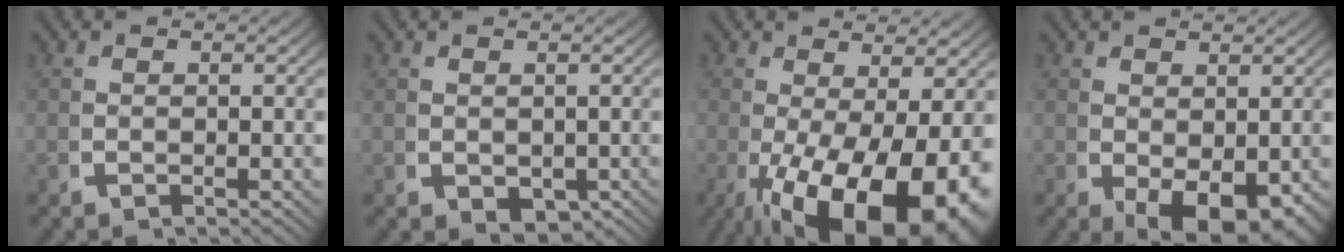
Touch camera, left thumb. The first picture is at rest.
{"total": 1.9, "force": [-0.4, 1.6, 1.0], "torque": [-0.019, -0.023, 0.010]}
{"total": 14.6, "force": [-4.7, 8.1, 11.2], "torque": [-0.200, -0.069, -0.030]}
{"total": 5.2, "force": [-1.5, 3.0, 4.0], "torque": [-0.071, -0.040, 0.003]}